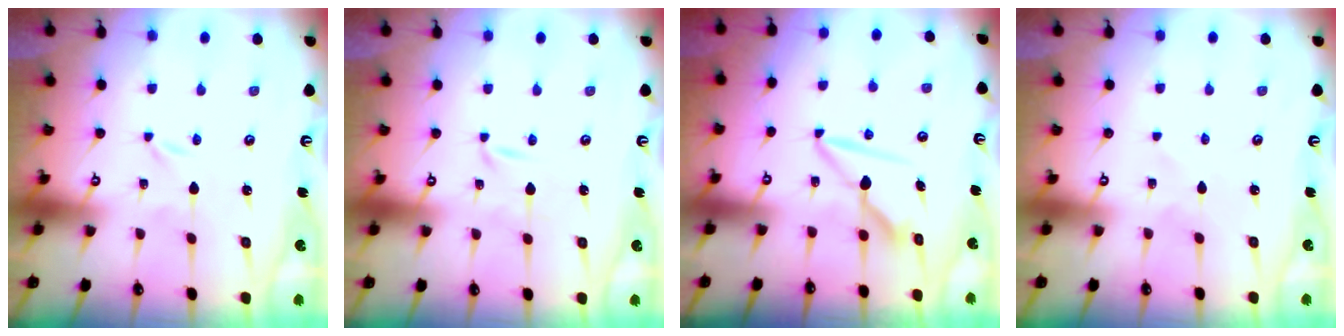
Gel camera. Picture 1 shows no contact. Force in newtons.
{"total": 0.9, "press": 0.9, "slide": 0.1}
{"total": 9.8, "press": 9.8, "slide": 0.5}
{"total": 1.2, "press": 1.2, "slide": 0.2}